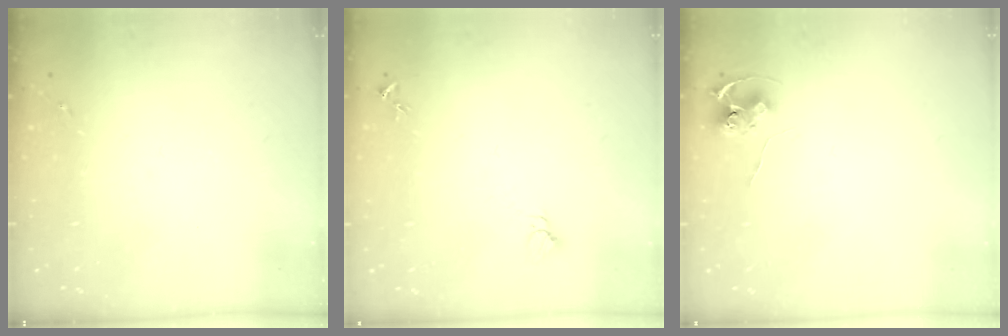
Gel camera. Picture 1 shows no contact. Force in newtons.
{"total": 2.8, "press": 2.8, "slide": 0.1}
{"total": 6.9, "press": 6.9, "slide": 0.5}